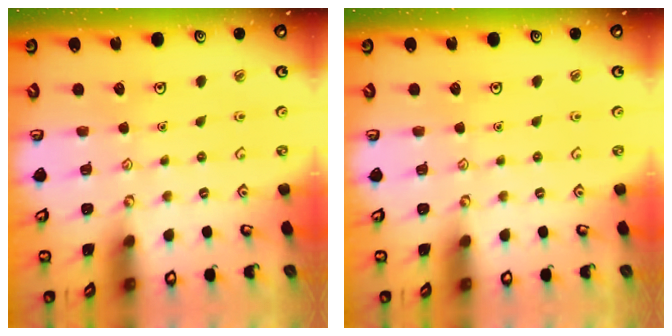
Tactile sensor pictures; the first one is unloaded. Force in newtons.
{"total": 0.0}